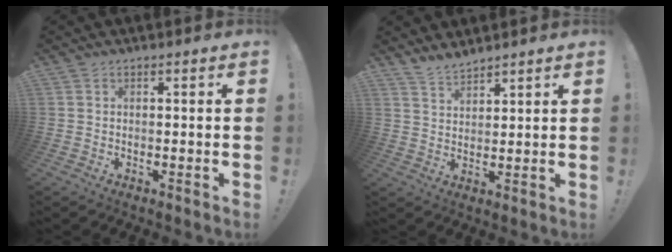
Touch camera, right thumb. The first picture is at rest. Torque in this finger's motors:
{"motor_torque": [0.00, 0.00, 0.00, 0.00, 0.00]}